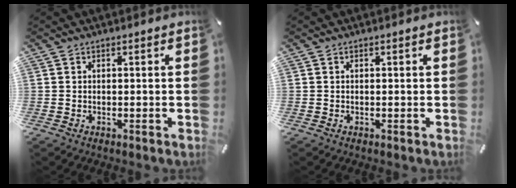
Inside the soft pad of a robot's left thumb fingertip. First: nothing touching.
{"total": 0.0}